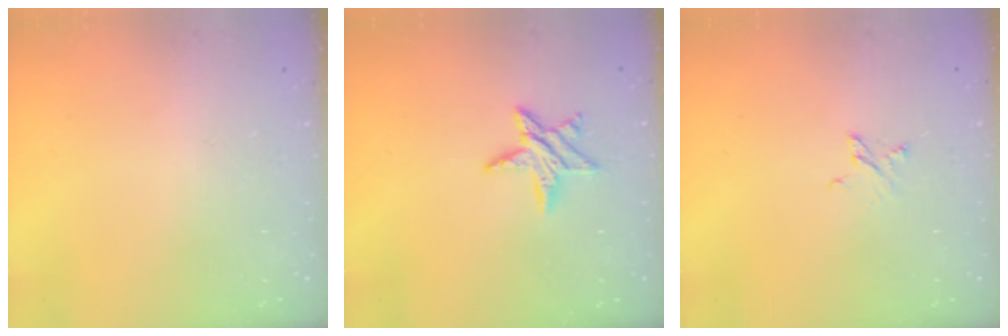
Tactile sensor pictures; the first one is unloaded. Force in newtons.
{"total": 8.2, "press": 8.2, "slide": 0.1}
{"total": 3.5, "press": 3.5, "slide": 0.3}